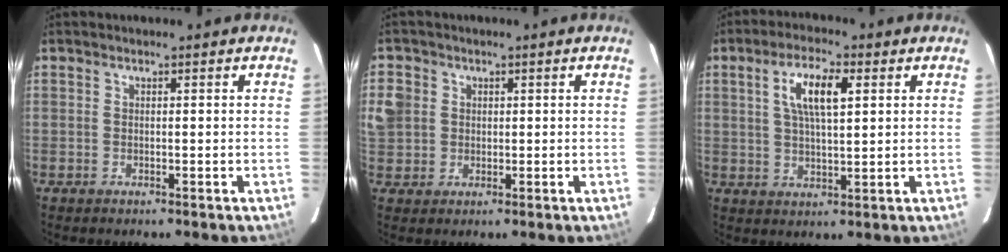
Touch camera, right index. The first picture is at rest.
{"total": 5.9, "force": [0.7, 5.6, 1.8], "torque": [-0.042, 0.020, 0.016]}
{"total": 7.8, "force": [2.6, 2.4, 7.0], "torque": [-0.129, 0.010, 0.047]}